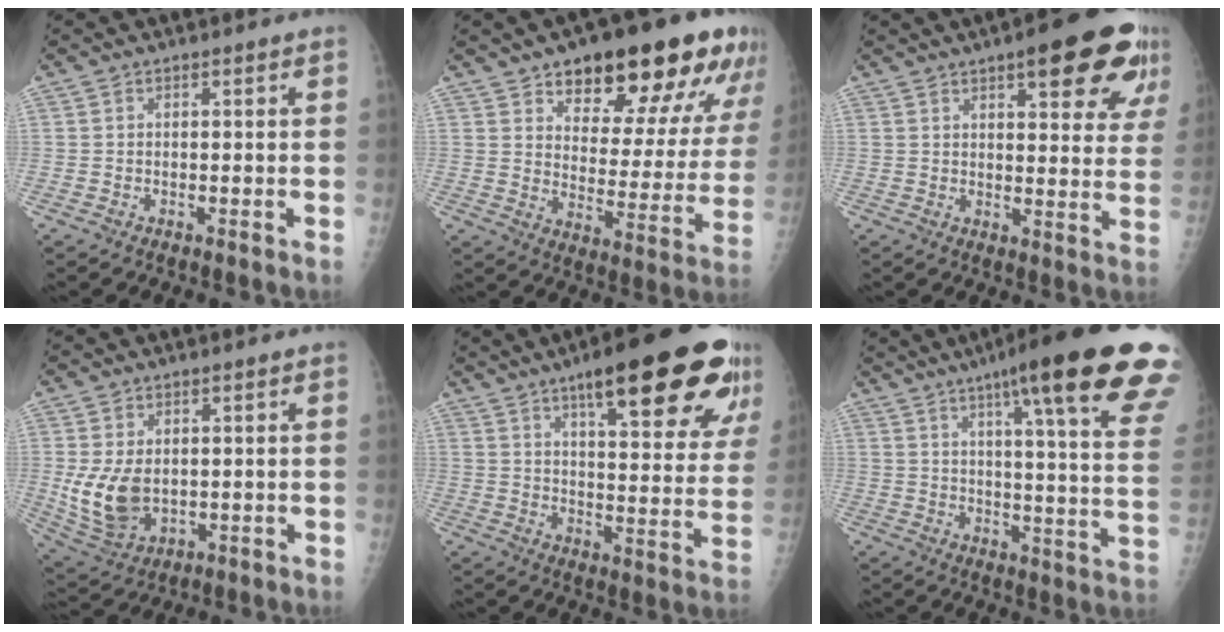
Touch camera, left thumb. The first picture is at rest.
{"total": 22.7, "force": [14.5, 9.7, 14.6], "torque": [-0.146, -0.053, 0.204]}
{"total": 21.7, "force": [12.2, 5.9, 17.0], "torque": [-0.201, -0.032, 0.159]}
{"total": 9.8, "force": [0.1, 6.6, 7.3], "torque": [-0.131, -0.012, 0.021]}
{"total": 25.7, "force": [15.0, 6.2, 19.9], "torque": [-0.248, -0.042, 0.209]}
{"total": 28.5, "force": [17.3, 3.7, 22.3], "torque": [-0.254, -0.052, 0.225]}